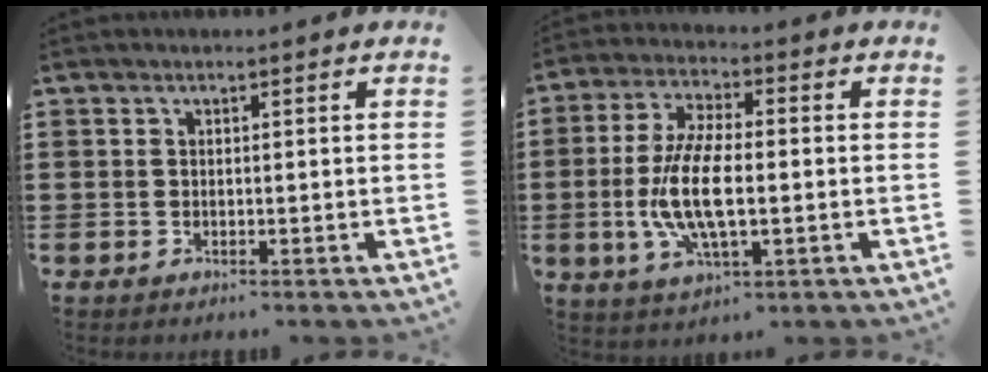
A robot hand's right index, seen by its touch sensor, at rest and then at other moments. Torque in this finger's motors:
{"motor_torque": [2.14, 0.00, 1.05, 0.21]}